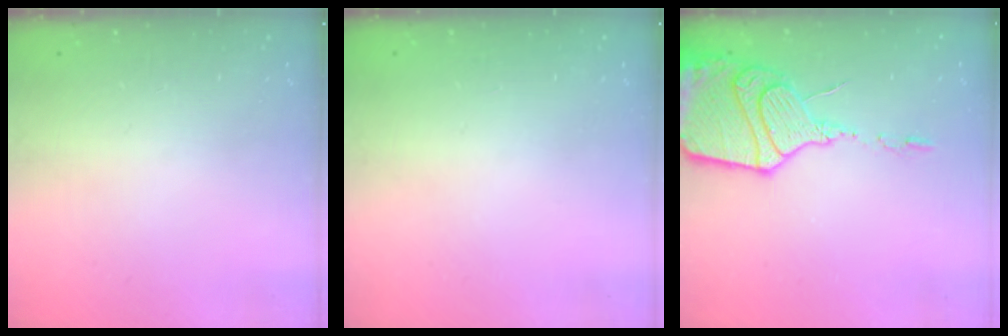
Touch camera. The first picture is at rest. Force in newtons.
{"total": 0.0}
{"total": 19.2, "press": 19.1, "slide": 1.6}